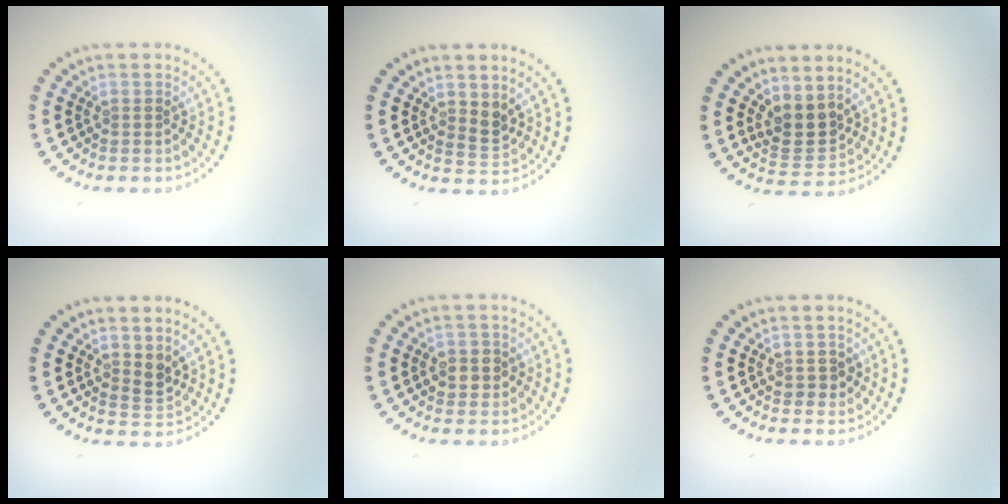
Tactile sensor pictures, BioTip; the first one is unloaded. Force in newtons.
{"total": 1.6, "press": 1.4, "slide": 0.8}
{"total": 2.9, "press": 2.4, "slide": 1.6}
{"total": 1.6, "press": 1.4, "slide": 0.8}
{"total": 1.9, "press": 1.8, "slide": 0.6}
{"total": 1.1, "press": 1.0, "slide": 0.3}